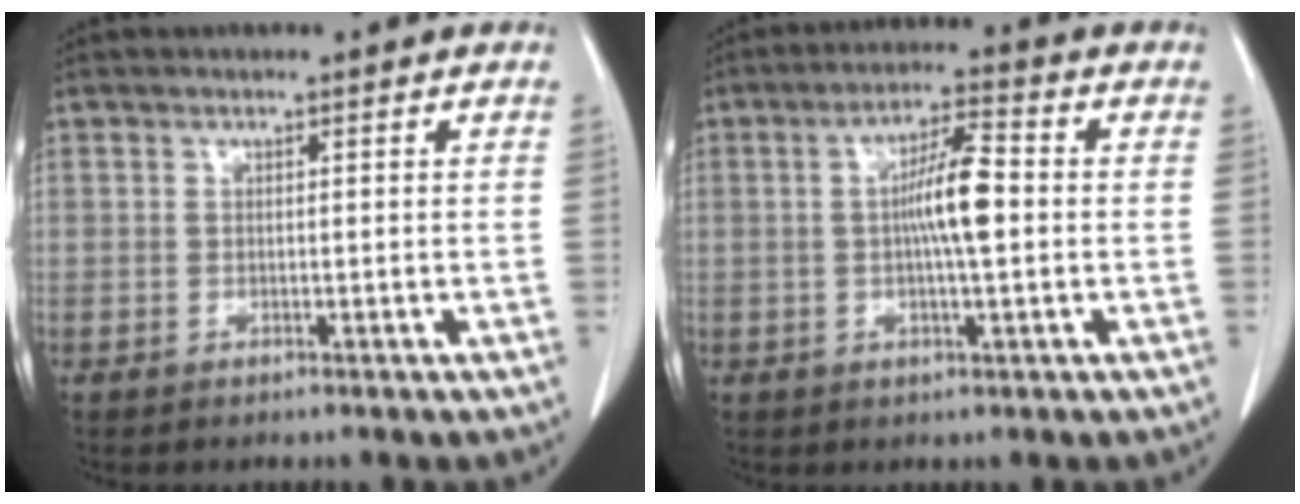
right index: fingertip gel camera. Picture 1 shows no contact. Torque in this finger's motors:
{"motor_torque": [0.94, 0.07, 0.42, 0.09]}